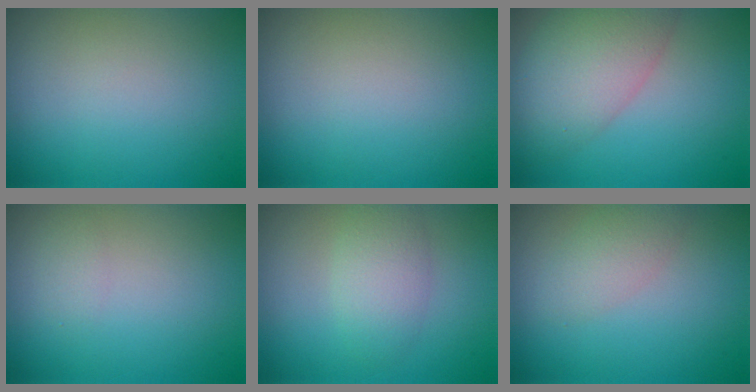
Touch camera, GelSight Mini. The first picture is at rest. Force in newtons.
{"total": 0.0}
{"total": 6.9, "press": 6.8, "slide": 0.5}
{"total": 0.9, "press": 0.9, "slide": 0.0}
{"total": 2.9, "press": 2.9, "slide": 0.1}
{"total": 2.2, "press": 2.2, "slide": 0.1}